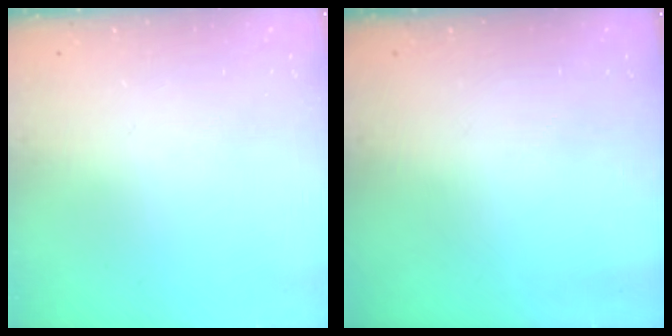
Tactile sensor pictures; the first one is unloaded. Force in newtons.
{"total": 0.0}